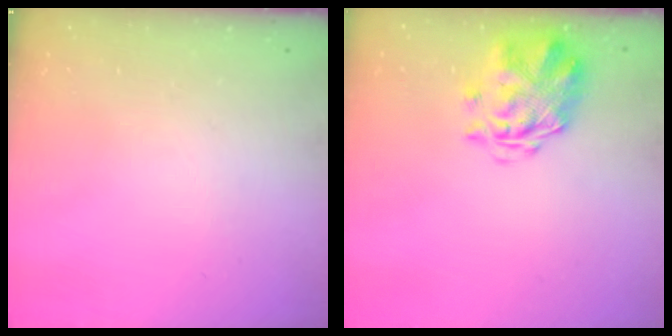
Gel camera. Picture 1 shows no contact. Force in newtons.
{"total": 3.4, "press": 3.0, "slide": 1.5}